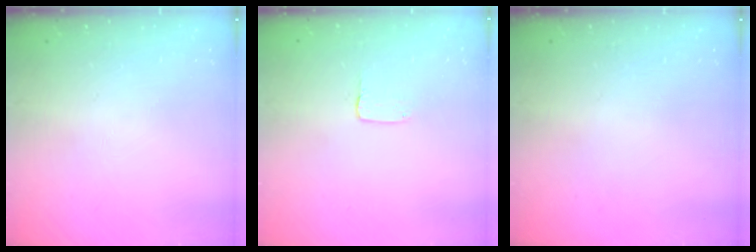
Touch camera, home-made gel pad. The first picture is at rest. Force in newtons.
{"total": 2.0, "press": 2.0, "slide": 0.2}
{"total": 0.0}